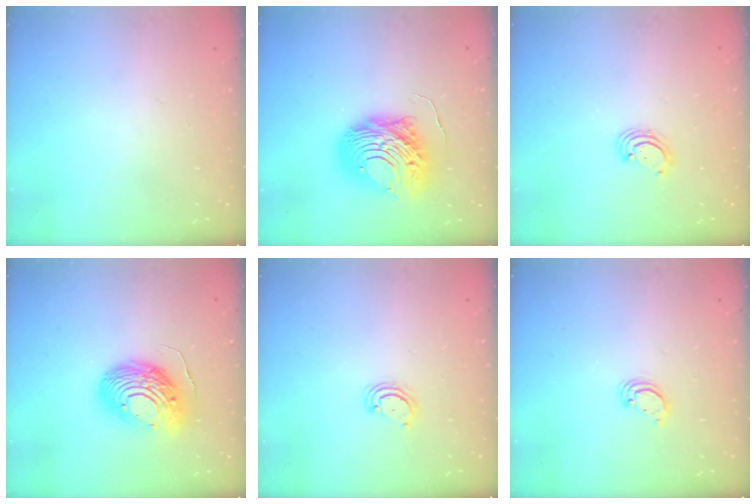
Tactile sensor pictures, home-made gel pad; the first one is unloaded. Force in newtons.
{"total": 14.1, "press": 14.0, "slide": 1.3}
{"total": 2.8, "press": 2.8, "slide": 0.3}
{"total": 14.1, "press": 13.9, "slide": 2.6}
{"total": 2.9, "press": 2.9, "slide": 0.3}
{"total": 2.9, "press": 2.9, "slide": 0.1}